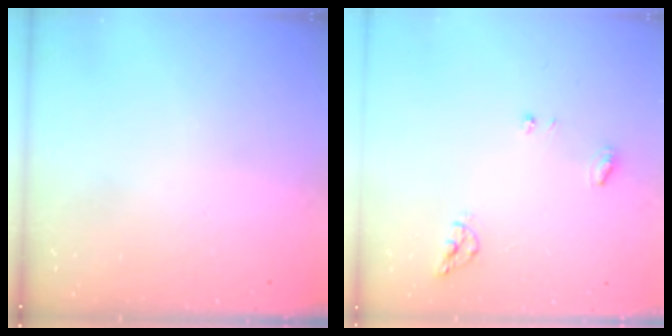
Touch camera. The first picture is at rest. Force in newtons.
{"total": 6.7, "press": 6.7, "slide": 0.3}